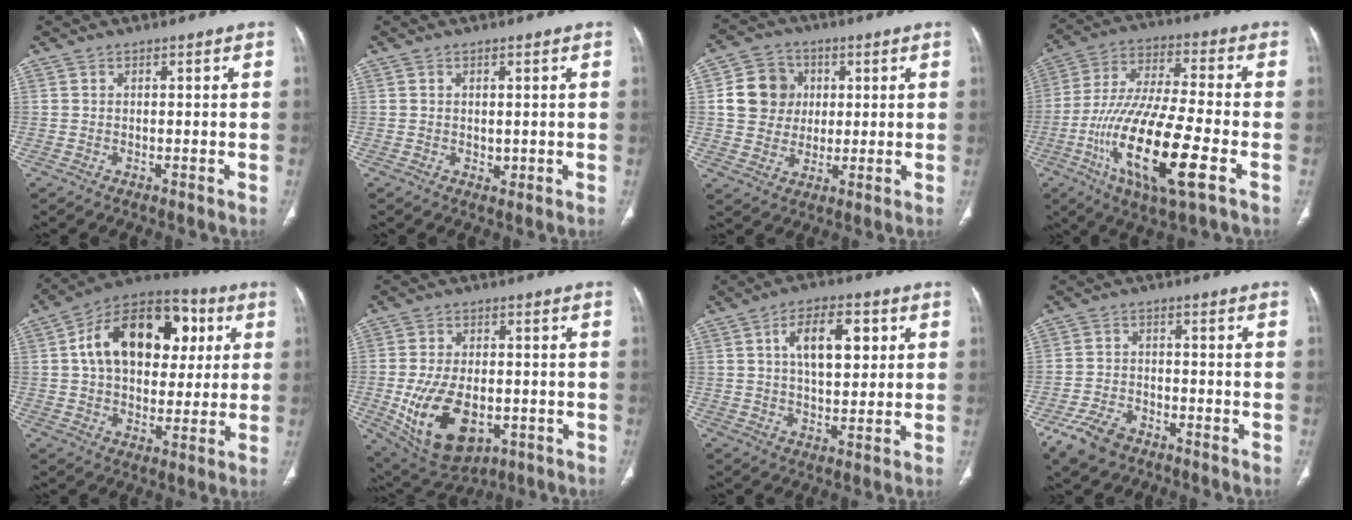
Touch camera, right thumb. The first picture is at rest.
{"total": 1.0, "force": [0.2, 0.9, 0.5], "torque": [-0.006, -0.003, 0.006]}
{"total": 10.2, "force": [1.7, 9.2, 4.0], "torque": [-0.041, 0.002, 0.028]}
{"total": 20.3, "force": [-6.9, 5.1, 18.5], "torque": [-0.377, 0.010, -0.120]}
{"total": 21.9, "force": [5.2, 14.3, 15.7], "torque": [-0.217, 0.017, 0.075]}
{"total": 15.9, "force": [-4.1, 9.6, 12.0], "torque": [-0.202, 0.000, -0.044]}
{"total": 11.1, "force": [3.3, 5.4, 9.1], "torque": [-0.125, -0.002, 0.053]}
{"total": 7.3, "force": [-4.9, 4.1, 3.5], "torque": [-0.075, 0.019, -0.087]}